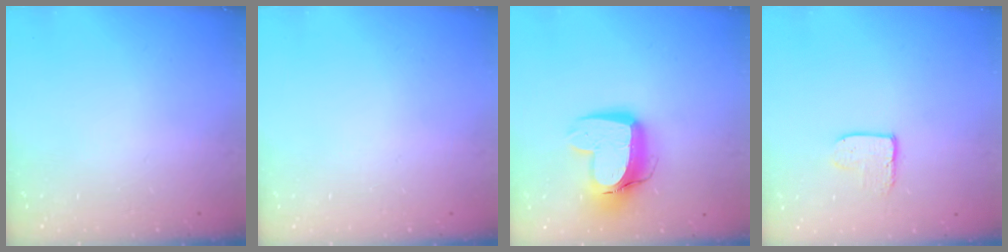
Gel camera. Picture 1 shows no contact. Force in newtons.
{"total": 0.0}
{"total": 13.6, "press": 13.5, "slide": 1.4}
{"total": 5.1, "press": 5.0, "slide": 0.4}